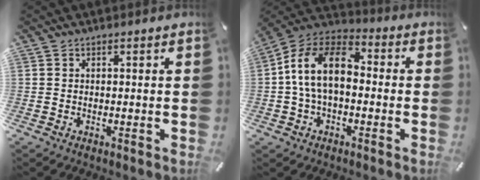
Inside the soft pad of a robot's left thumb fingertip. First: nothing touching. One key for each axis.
{"total": 13.0, "fx": -0.5, "fy": 8.6, "fz": 9.8, "tx": -0.213, "ty": 0.015, "tz": -0.013}